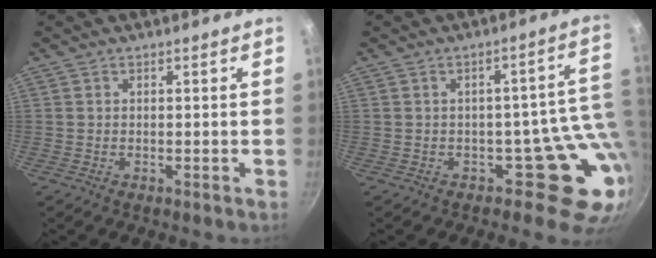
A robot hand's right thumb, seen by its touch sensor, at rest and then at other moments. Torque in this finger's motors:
{"motor_torque": [2.41, 1.79, 1.00, -1.10, 0.02]}